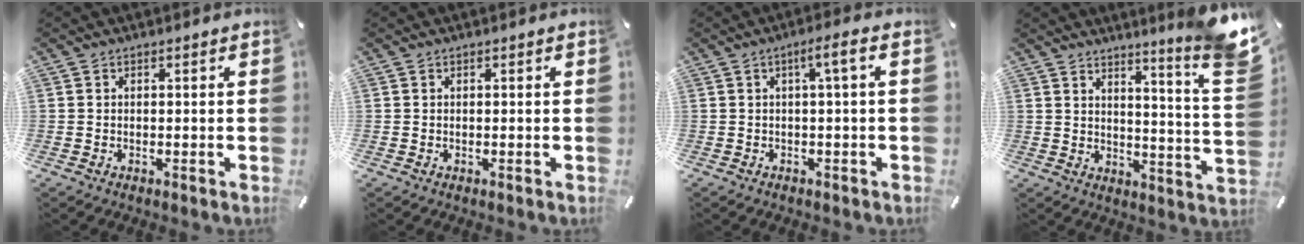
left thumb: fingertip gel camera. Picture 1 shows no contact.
{"total": 0.0}
{"total": 4.7, "force": [0.3, 0.5, 4.6], "torque": [-0.089, 0.005, 0.000]}
{"total": 9.8, "force": [7.0, -0.1, 6.9], "torque": [-0.101, -0.074, 0.109]}